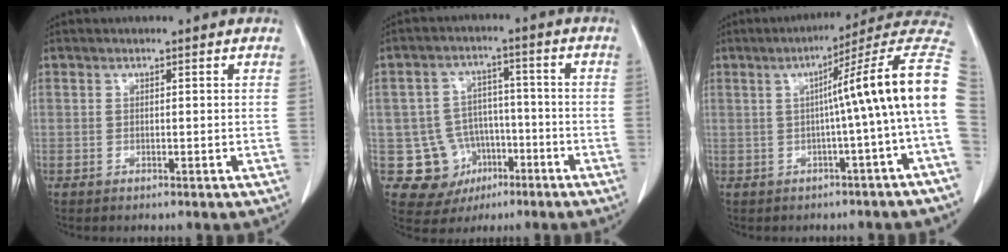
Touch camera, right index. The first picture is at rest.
{"total": 9.9, "force": [-3.4, 9.1, 1.9], "torque": [-0.033, 0.026, -0.039]}
{"total": 13.6, "force": [0.2, -1.8, 13.5], "torque": [-0.163, 0.033, -0.008]}